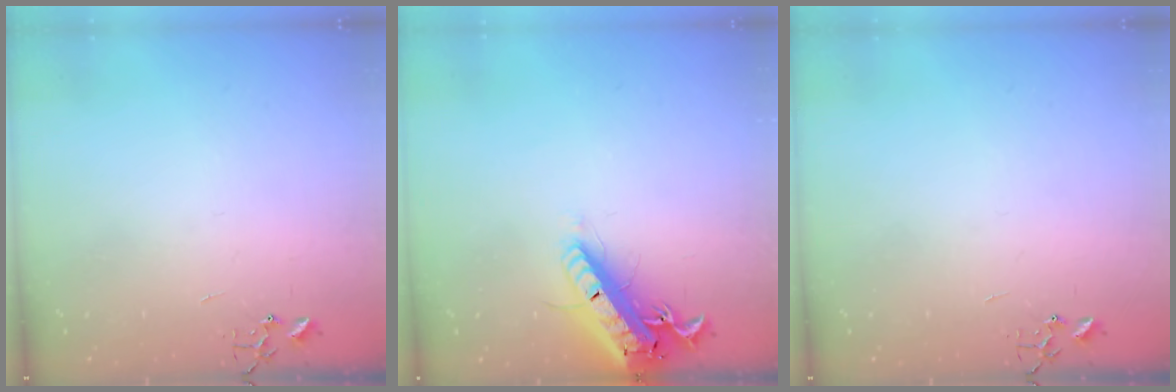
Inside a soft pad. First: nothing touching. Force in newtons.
{"total": 20.0, "press": 19.7, "slide": 4.0}
{"total": 0.0}